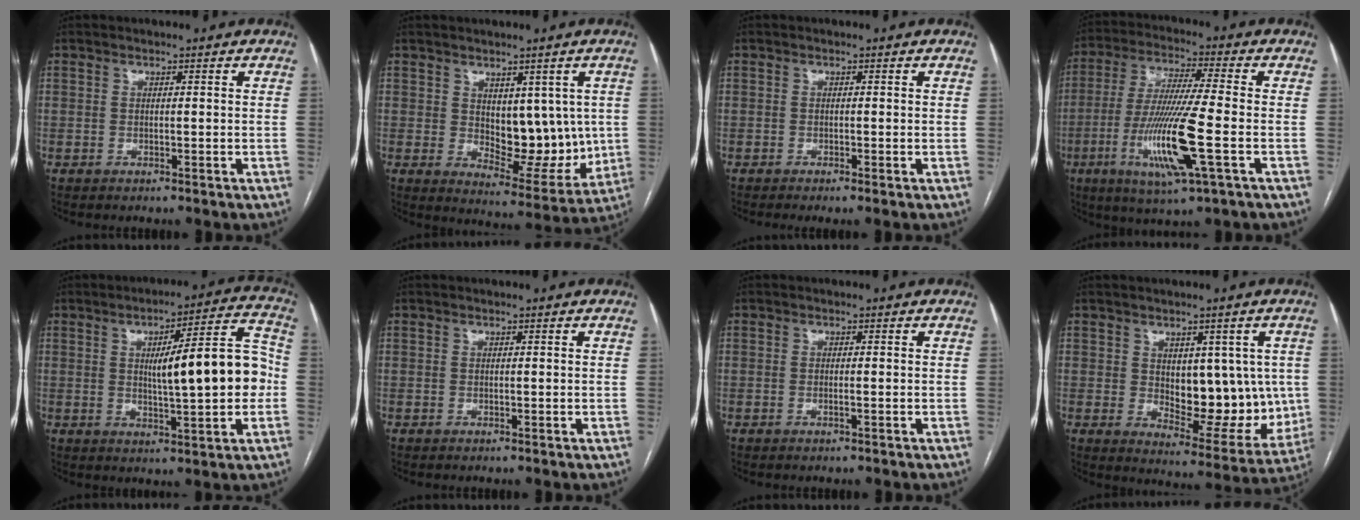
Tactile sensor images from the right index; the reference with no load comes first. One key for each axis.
{"total": 10.3, "fx": 1.1, "fy": 5.6, "fz": 8.5, "tx": -0.099, "ty": -0.008, "tz": 0.035}
{"total": 1.1, "fx": -0.6, "fy": -0.1, "fz": 0.9, "tx": -0.019, "ty": -0.002, "tz": -0.011}
{"total": 14.7, "fx": -4.3, "fy": 0.2, "fz": 14.0, "tx": -0.286, "ty": -0.022, "tz": -0.082}
{"total": 13.6, "fx": 0.0, "fy": 2.3, "fz": 13.4, "tx": -0.187, "ty": 0.029, "tz": 0.004}
{"total": 0.0}
{"total": 0.6, "fx": -0.3, "fy": -0.1, "fz": 0.6, "tx": -0.012, "ty": 0.000, "tz": -0.003}
{"total": 12.2, "fx": 0.9, "fy": 6.3, "fz": 10.4, "tx": -0.118, "ty": -0.003, "tz": 0.031}